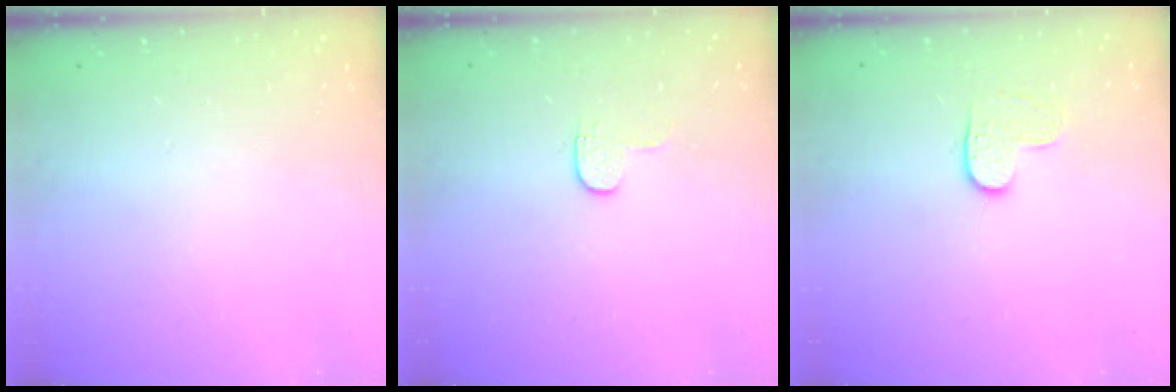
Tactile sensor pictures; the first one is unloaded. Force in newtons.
{"total": 3.6, "press": 3.6, "slide": 0.4}
{"total": 4.0, "press": 3.9, "slide": 0.4}